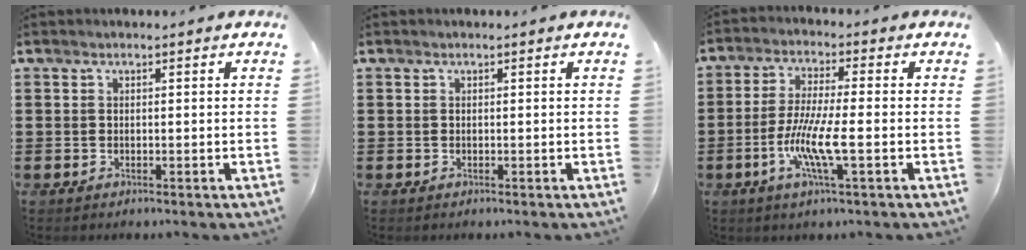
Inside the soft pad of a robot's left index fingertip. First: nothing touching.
{"total": 0.0}
{"total": 8.2, "force": [-2.7, 0.9, 7.7], "torque": [-0.162, -0.013, -0.058]}